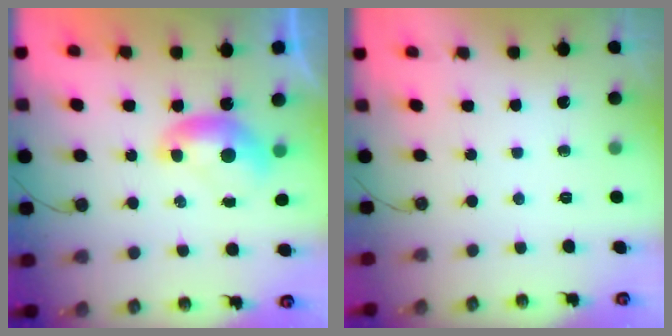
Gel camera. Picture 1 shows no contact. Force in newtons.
{"total": 0.0}